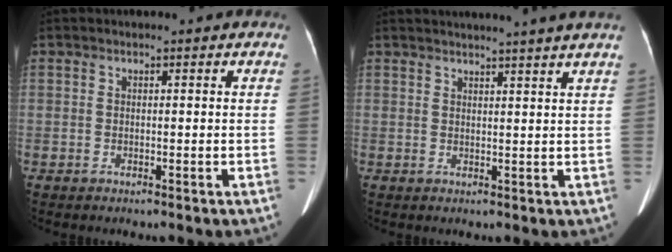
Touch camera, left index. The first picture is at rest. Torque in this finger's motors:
{"motor_torque": [0.77, -1.37, 0.20, 0.09]}